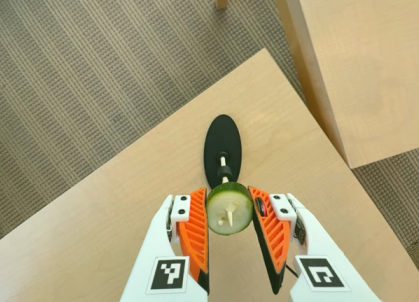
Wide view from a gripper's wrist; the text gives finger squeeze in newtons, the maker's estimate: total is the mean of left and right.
{"total": 14.0, "left": 14.3, "right": 13.7}